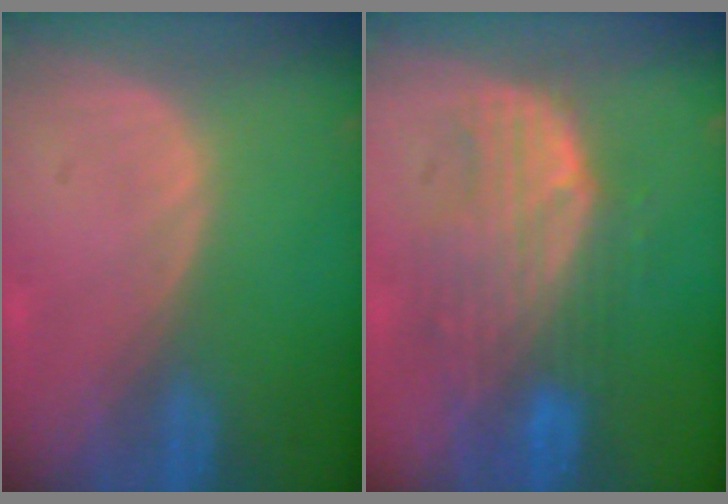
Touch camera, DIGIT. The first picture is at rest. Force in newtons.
{"total": 9.2, "press": 8.4, "slide": 3.7}